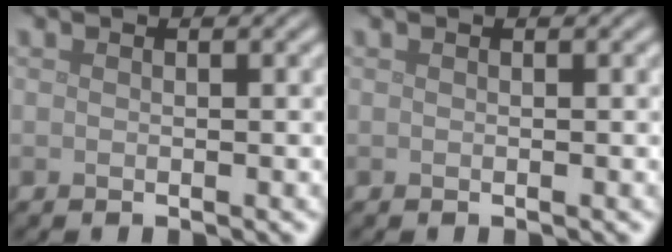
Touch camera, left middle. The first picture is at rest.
{"total": 0.0}